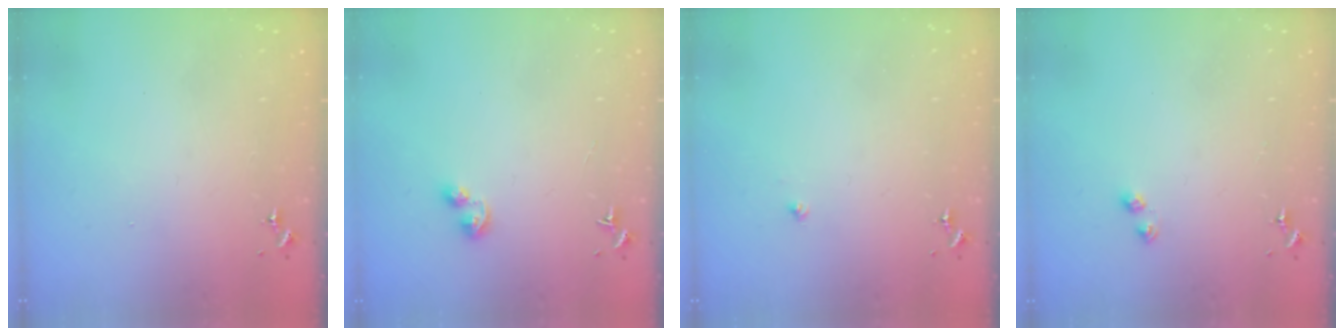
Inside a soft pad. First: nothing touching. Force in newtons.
{"total": 4.5, "press": 4.3, "slide": 1.1}
{"total": 2.0, "press": 2.0, "slide": 0.2}
{"total": 3.3, "press": 3.3, "slide": 0.4}